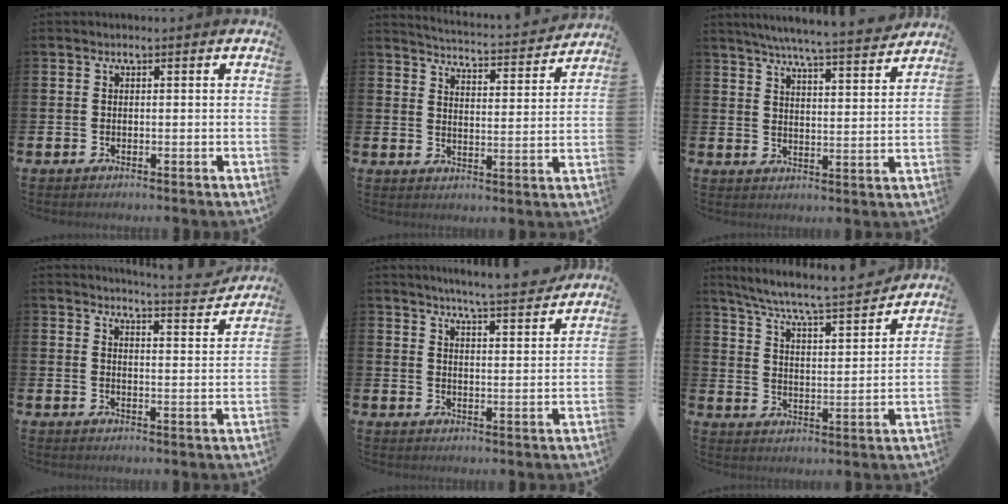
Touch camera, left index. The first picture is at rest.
{"total": 4.2, "force": [4.2, 0.0, 0.5], "torque": [-0.022, -0.041, 0.067]}
{"total": 6.5, "force": [6.2, -0.2, 2.0], "torque": [-0.052, -0.044, 0.106]}
{"total": 5.0, "force": [4.9, -0.3, 0.9], "torque": [-0.009, -0.040, 0.080]}
{"total": 5.7, "force": [5.6, -0.7, 1.1], "torque": [-0.034, -0.038, 0.096]}
{"total": 7.0, "force": [6.5, 0.3, 2.5], "torque": [-0.078, -0.054, 0.106]}